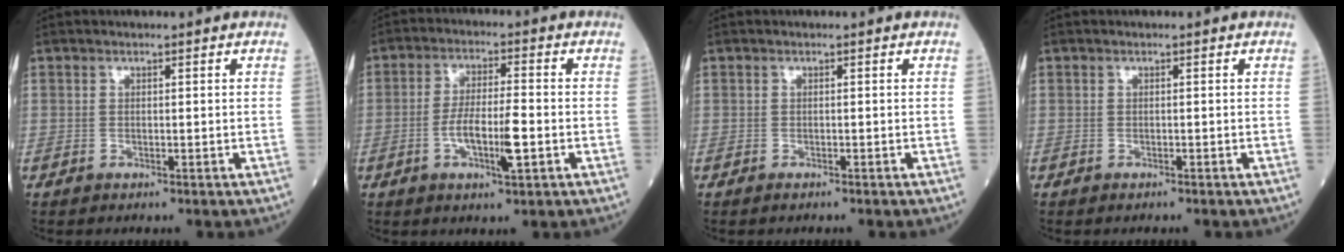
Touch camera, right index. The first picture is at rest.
{"total": 7.1, "force": [-2.0, 1.1, 6.7], "torque": [-0.124, 0.000, -0.038]}
{"total": 0.7, "force": [-0.6, 0.0, 0.3], "torque": [-0.008, -0.001, -0.009]}
{"total": 0.6, "force": [-0.5, 0.0, 0.2], "torque": [-0.007, -0.001, -0.009]}